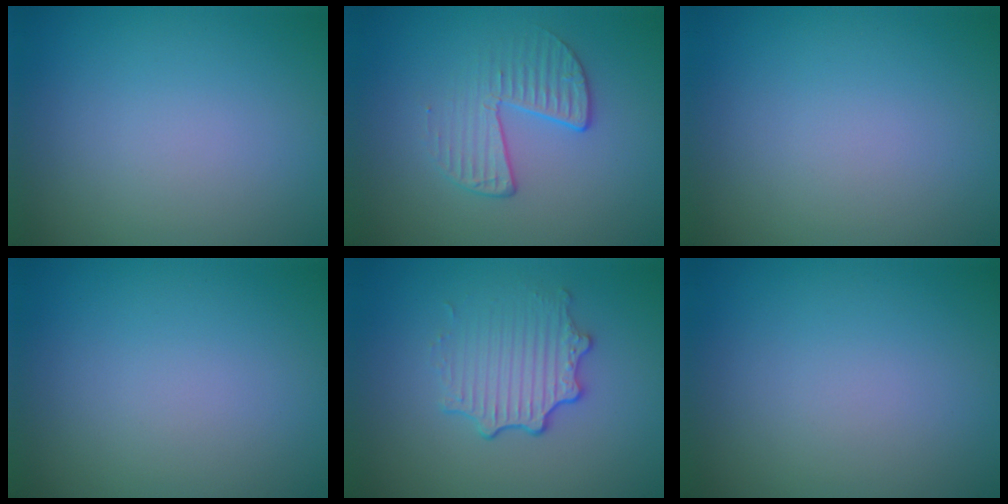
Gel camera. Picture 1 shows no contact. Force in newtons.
{"total": 2.4, "press": 1.7, "slide": 1.8}
{"total": 0.0}
{"total": 0.0}
{"total": 3.4, "press": 2.7, "slide": 2.1}
{"total": 0.0}